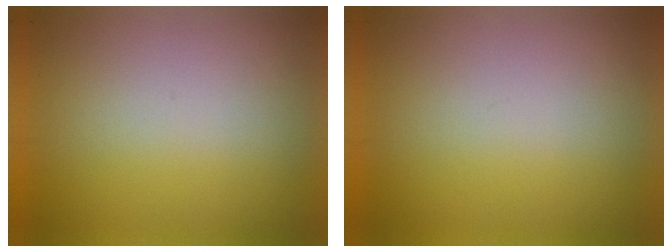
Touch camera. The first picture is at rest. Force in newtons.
{"total": 0.0}